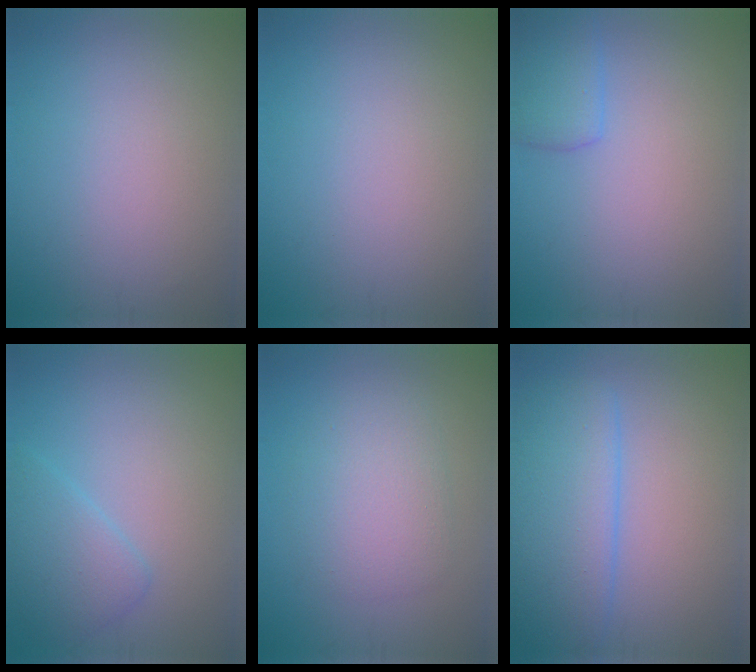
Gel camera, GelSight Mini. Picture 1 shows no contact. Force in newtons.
{"total": 0.0}
{"total": 2.5, "press": 2.5, "slide": 0.2}
{"total": 2.9, "press": 2.9, "slide": 0.1}
{"total": 3.6, "press": 3.6, "slide": 0.2}
{"total": 5.6, "press": 5.6, "slide": 0.4}